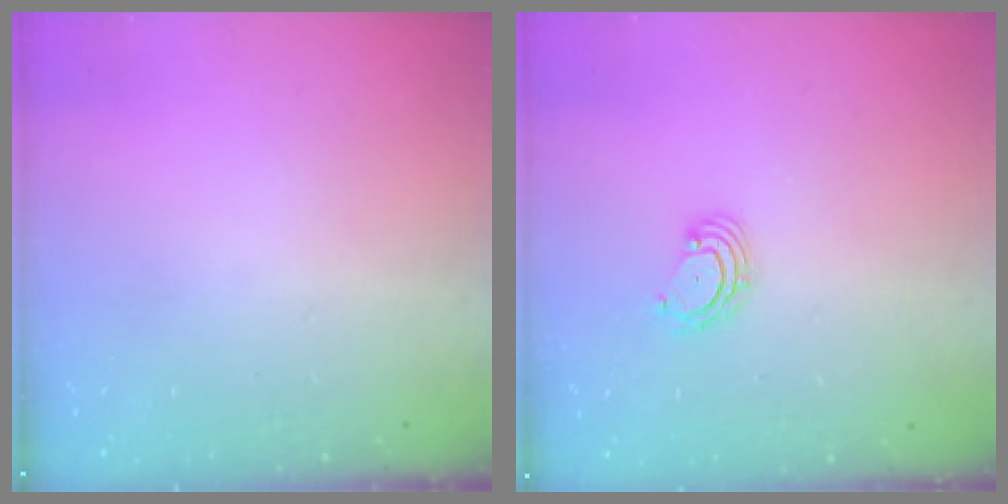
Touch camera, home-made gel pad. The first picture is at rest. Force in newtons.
{"total": 2.8, "press": 2.8, "slide": 0.3}